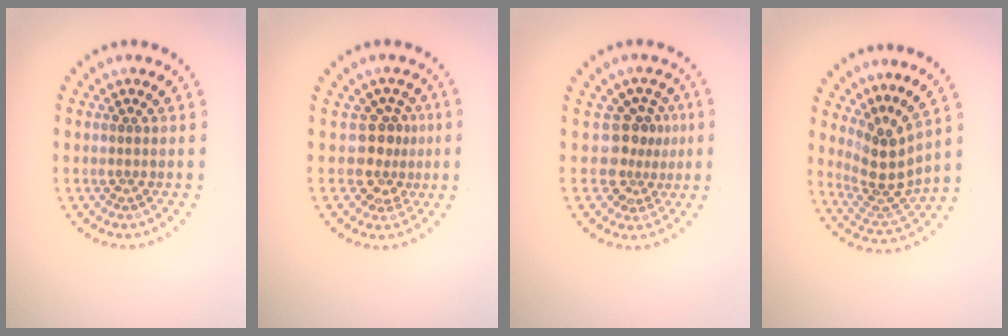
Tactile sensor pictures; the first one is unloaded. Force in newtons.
{"total": 3.0, "press": 2.3, "slide": 1.8}
{"total": 3.2, "press": 2.4, "slide": 2.2}
{"total": 3.7, "press": 2.6, "slide": 2.6}